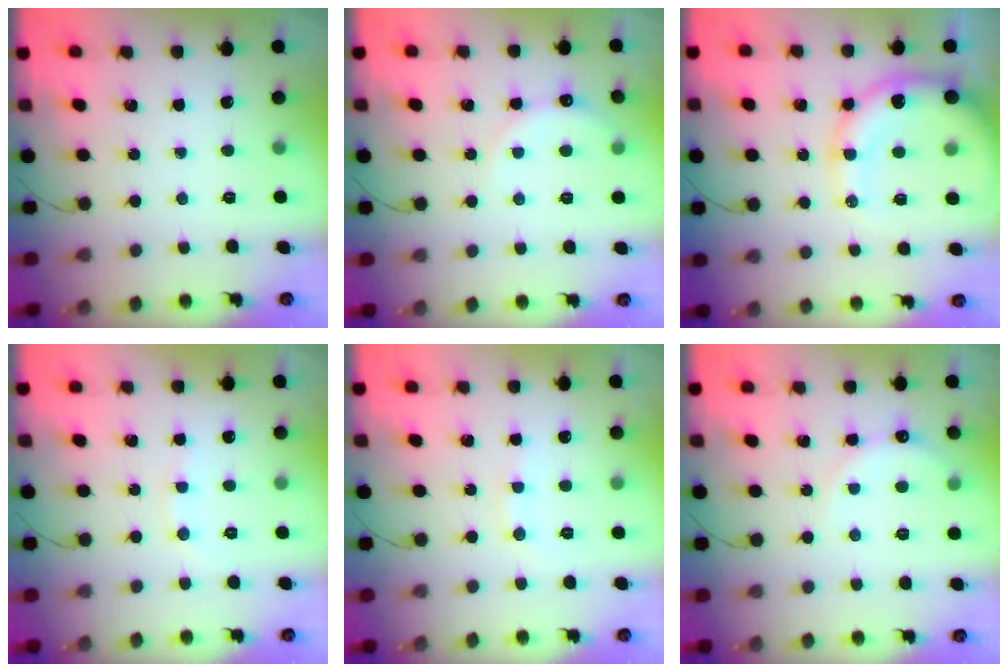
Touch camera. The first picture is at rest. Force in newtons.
{"total": 7.3, "press": 7.1, "slide": 1.7}
{"total": 15.3, "press": 15.0, "slide": 3.0}
{"total": 5.3, "press": 5.2, "slide": 1.1}
{"total": 6.2, "press": 6.0, "slide": 1.7}
{"total": 7.3, "press": 7.1, "slide": 1.7}